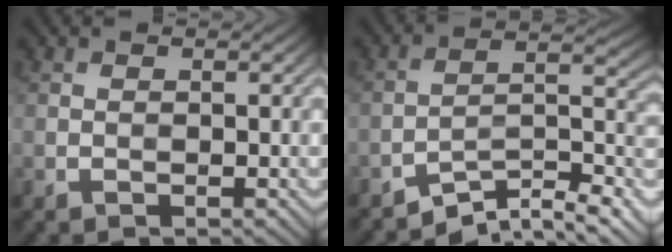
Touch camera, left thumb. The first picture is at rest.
{"total": 9.7, "force": [-7.1, 3.1, 5.9], "torque": [-0.083, -0.004, -0.125]}